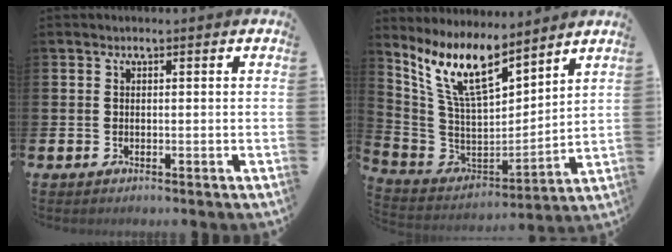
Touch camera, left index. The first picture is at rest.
{"total": 10.8, "force": [8.4, 3.3, 5.9], "torque": [-0.153, -0.050, 0.150]}